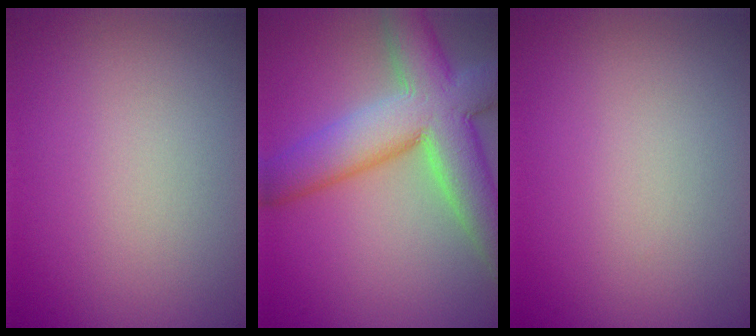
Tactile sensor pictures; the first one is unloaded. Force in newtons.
{"total": 10.2, "press": 10.1, "slide": 0.8}
{"total": 0.0}